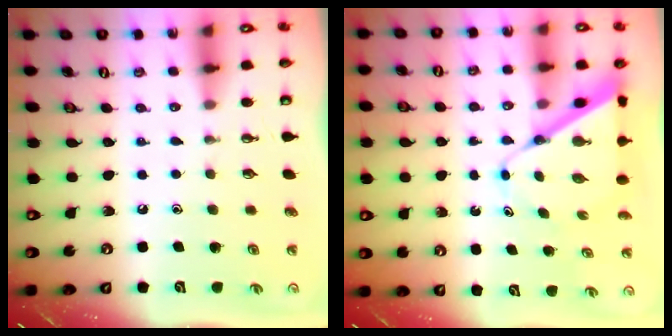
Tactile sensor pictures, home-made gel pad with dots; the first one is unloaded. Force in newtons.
{"total": 8.7, "press": 8.7, "slide": 0.7}